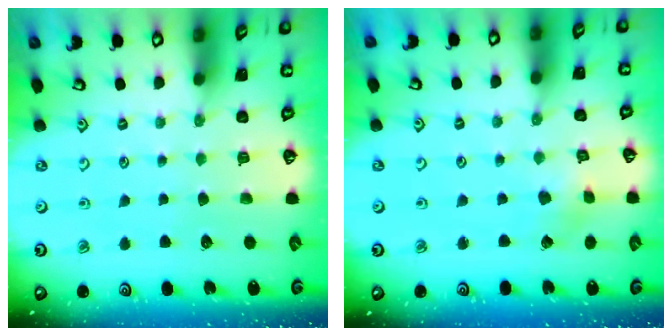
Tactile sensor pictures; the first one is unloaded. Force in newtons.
{"total": 1.9, "press": 1.9, "slide": 0.2}